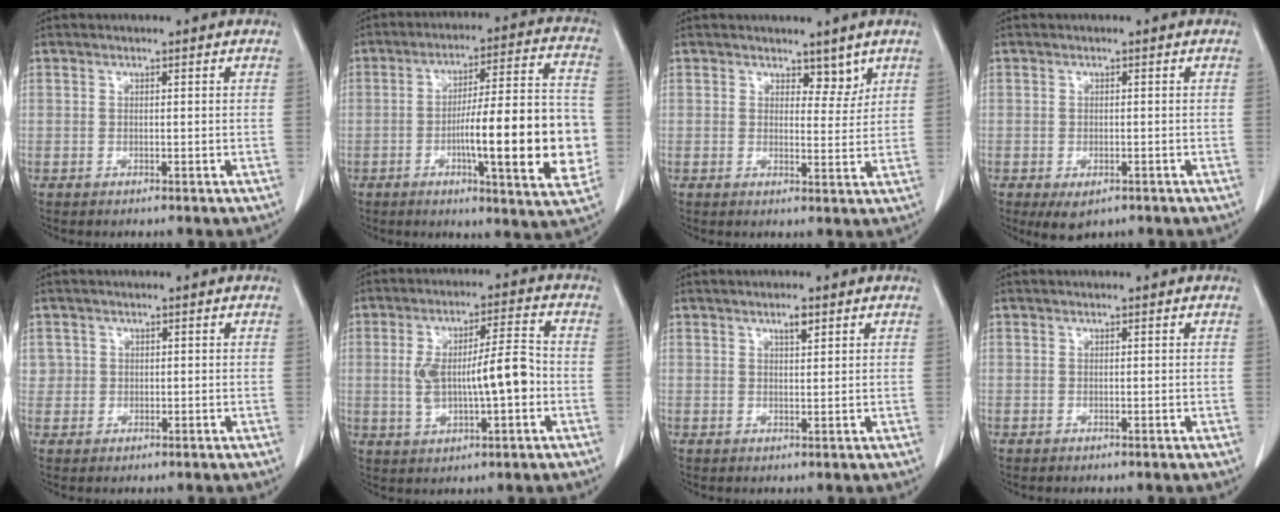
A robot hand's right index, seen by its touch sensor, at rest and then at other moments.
{"total": 18.9, "force": [-3.5, 2.4, 18.4], "torque": [-0.240, 0.016, -0.046]}
{"total": 3.1, "force": [2.3, 1.7, 1.3], "torque": [-0.008, -0.005, 0.034]}
{"total": 3.4, "force": [-2.0, 1.8, 2.1], "torque": [-0.031, -0.007, -0.020]}
{"total": 1.9, "force": [0.5, 1.9, 0.0], "torque": [0.016, 0.003, 0.004]}
{"total": 10.0, "force": [-1.0, 2.3, 9.7], "torque": [-0.180, 0.019, -0.011]}
{"total": 1.9, "force": [1.2, 0.4, 1.4], "torque": [-0.026, 0.000, 0.020]}
{"total": 0.0}